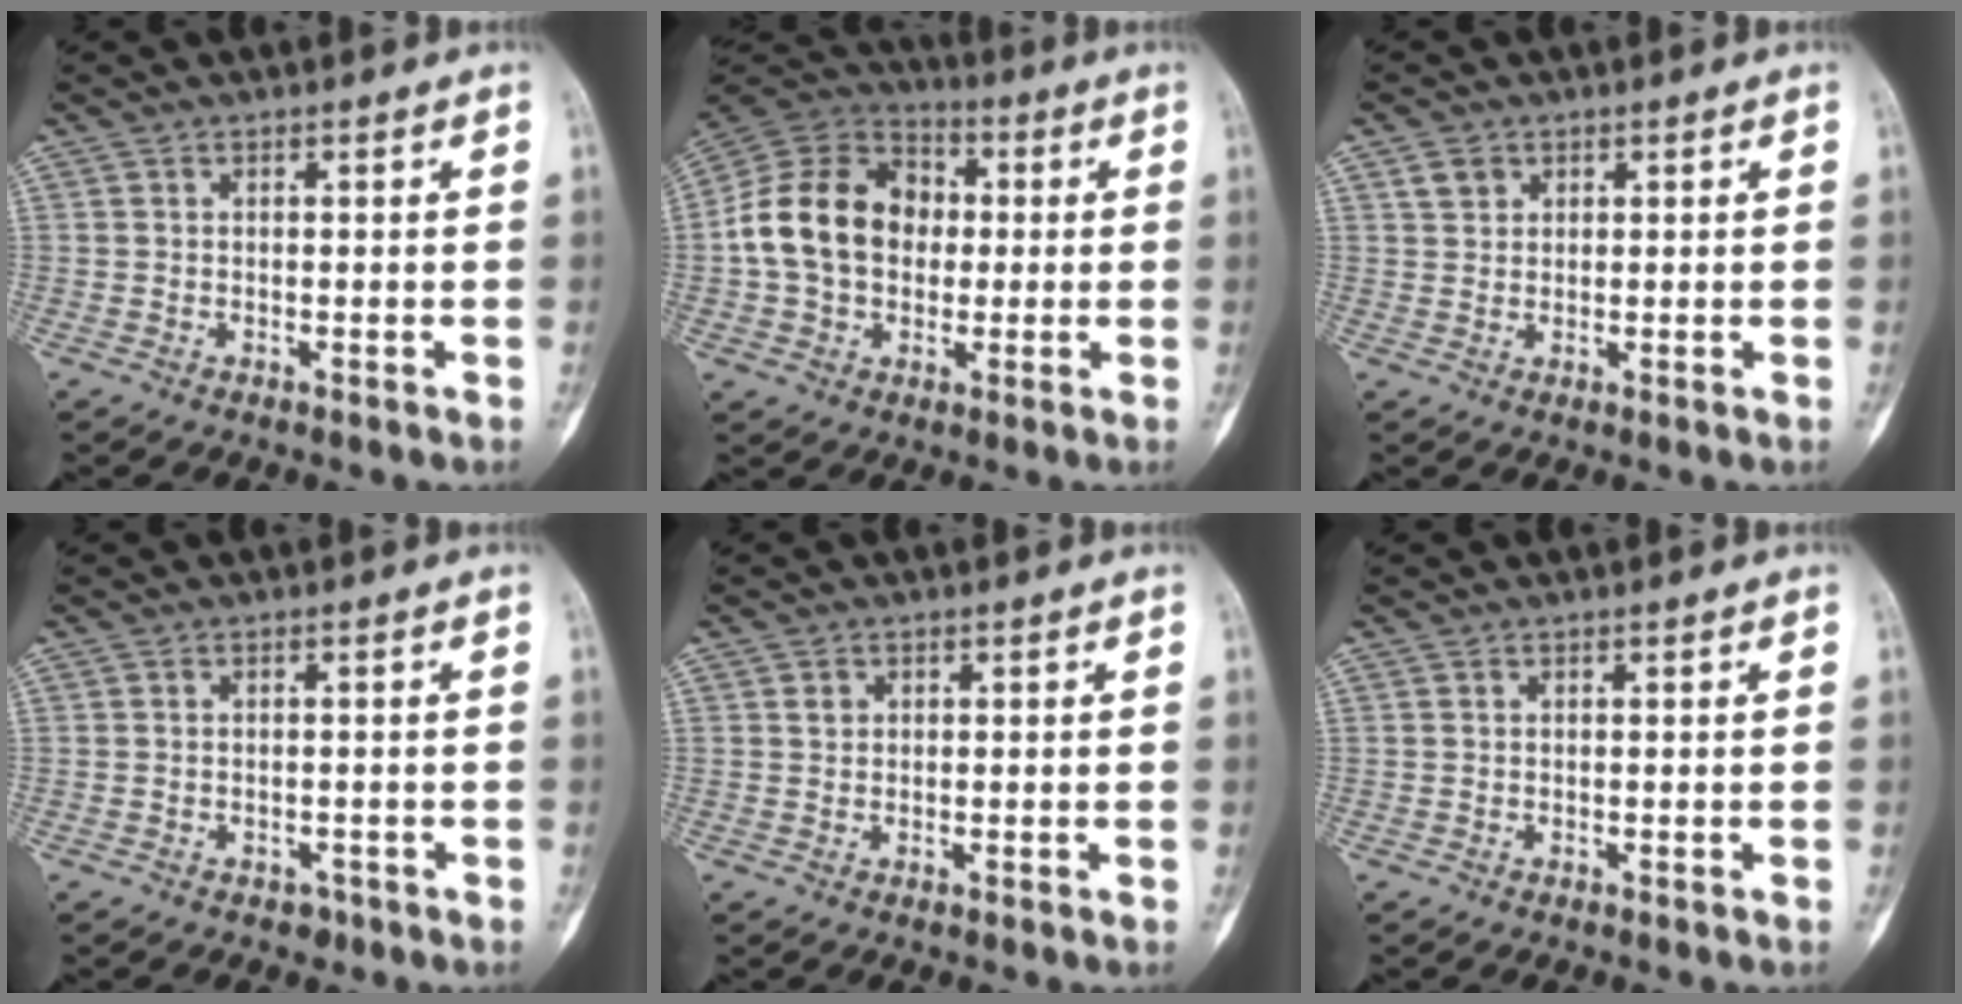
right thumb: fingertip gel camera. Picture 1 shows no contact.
{"total": 17.0, "force": [0.1, 13.1, 10.9], "torque": [-0.173, 0.031, -0.006]}
{"total": 2.7, "force": [1.5, 2.0, 0.9], "torque": [-0.007, -0.005, 0.030]}
{"total": 1.3, "force": [-0.8, 1.0, 0.4], "torque": [-0.002, 0.003, -0.009]}
{"total": 1.2, "force": [0.6, 1.0, 0.4], "torque": [0.000, -0.001, 0.010]}
{"total": 0.0}